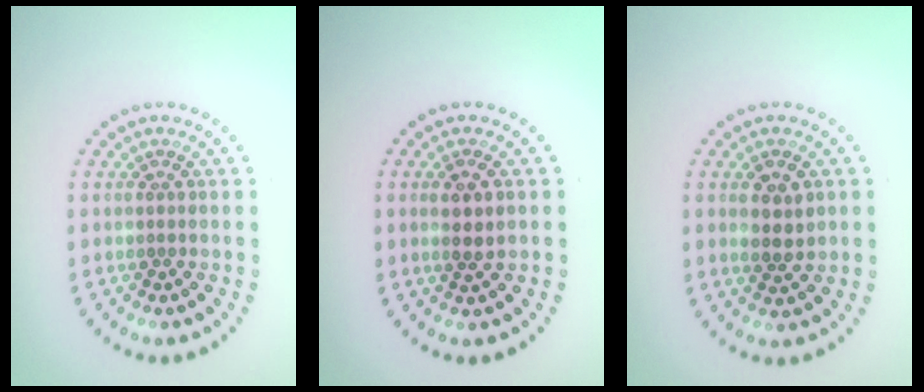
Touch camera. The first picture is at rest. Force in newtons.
{"total": 2.4, "press": 2.3, "slide": 0.8}
{"total": 2.2, "press": 2.2, "slide": 0.2}